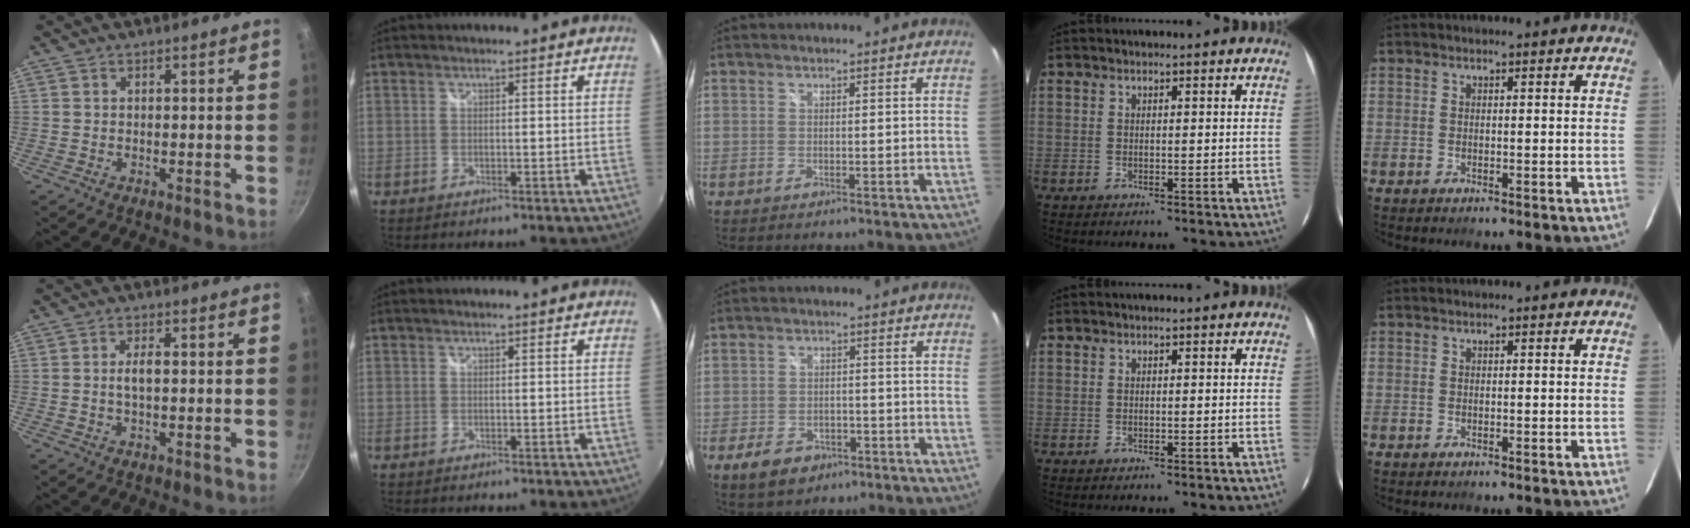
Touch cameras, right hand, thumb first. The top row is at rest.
{"thumb": {"total": 3.0, "force": [0.0, 1.1, 2.7], "torque": [-0.054, 0.007, -0.002]}, "middle": {"total": 7.1, "force": [-4.2, 4.6, 3.4], "torque": [-0.089, -0.001, -0.060]}}